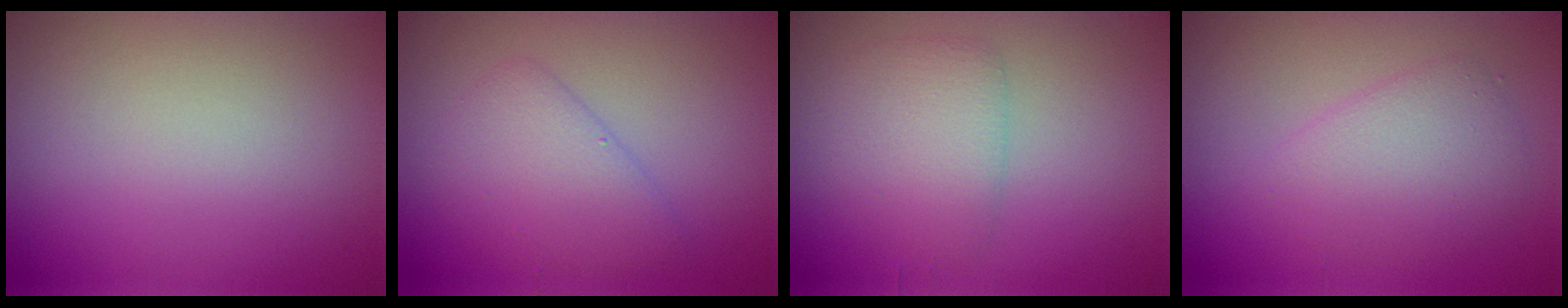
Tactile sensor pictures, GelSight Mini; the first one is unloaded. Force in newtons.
{"total": 3.2, "press": 3.2, "slide": 0.1}
{"total": 2.9, "press": 2.9, "slide": 0.1}
{"total": 3.2, "press": 3.2, "slide": 0.2}